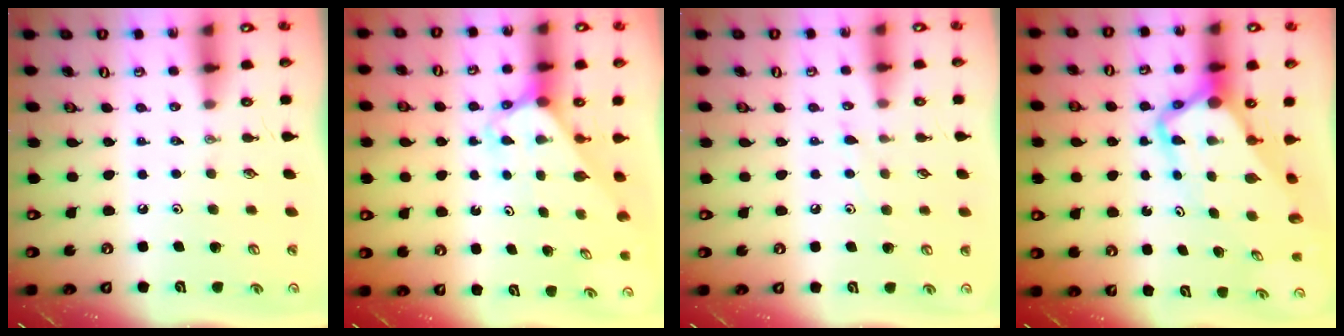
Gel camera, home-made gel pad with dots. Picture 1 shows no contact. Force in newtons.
{"total": 2.6, "press": 2.6, "slide": 0.2}
{"total": 5.1, "press": 5.0, "slide": 0.6}
{"total": 7.8, "press": 7.7, "slide": 0.7}